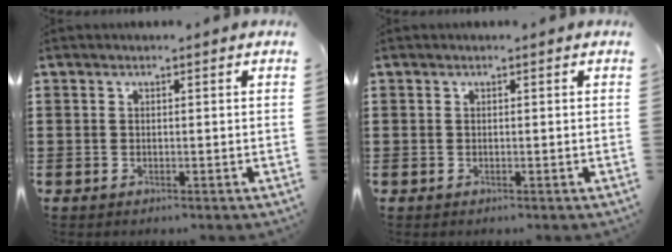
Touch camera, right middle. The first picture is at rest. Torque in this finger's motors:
{"motor_torque": [-0.93, -0.08, -0.11, -0.01]}